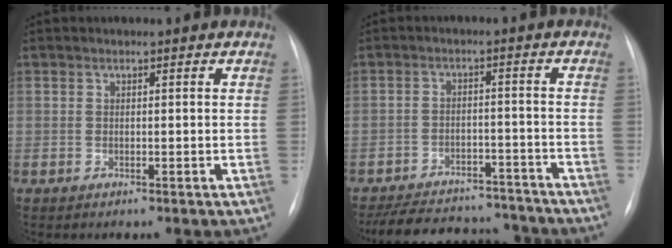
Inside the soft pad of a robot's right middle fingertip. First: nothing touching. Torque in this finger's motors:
{"motor_torque": [0.96, -1.17, 0.19, 0.06]}